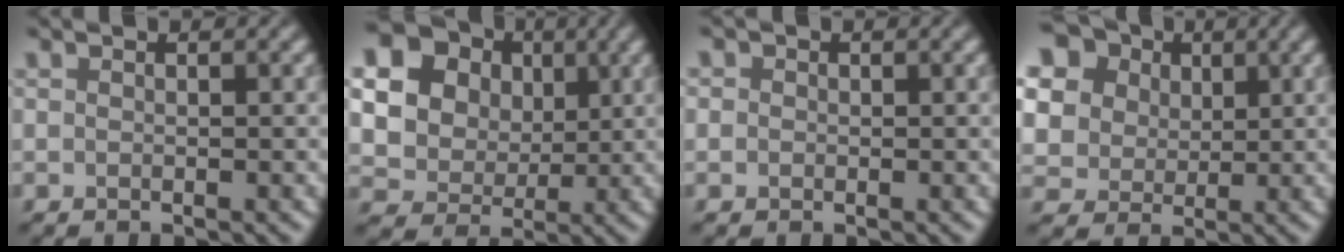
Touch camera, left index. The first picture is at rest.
{"total": 25.5, "force": [9.0, 21.9, 9.5], "torque": [-0.262, 0.039, 0.129]}
{"total": 1.2, "force": [0.4, 1.1, 0.4], "torque": [0.000, 0.004, -0.009]}
{"total": 11.7, "force": [5.1, 9.5, 4.5], "torque": [-0.131, 0.013, 0.091]}